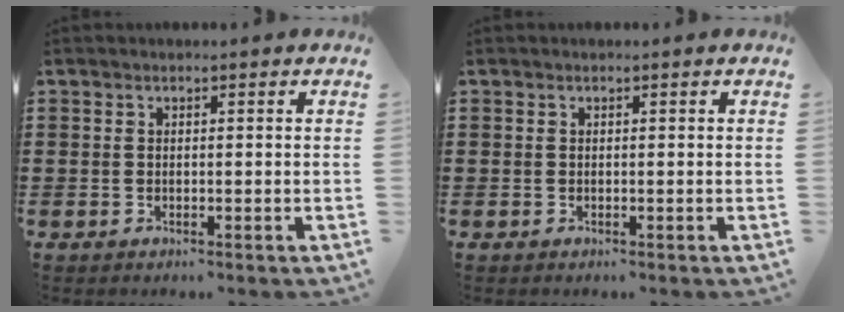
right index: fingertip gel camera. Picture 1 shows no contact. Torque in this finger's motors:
{"motor_torque": [0.00, 0.00, 0.00, 0.00]}